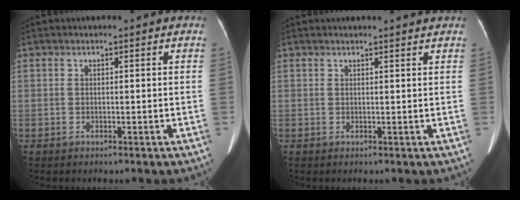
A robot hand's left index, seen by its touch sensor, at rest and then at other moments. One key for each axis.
{"total": 2.9, "fx": 2.9, "fy": -0.2, "fz": 0.6, "tx": -0.008, "ty": 0.005, "tz": 0.030}